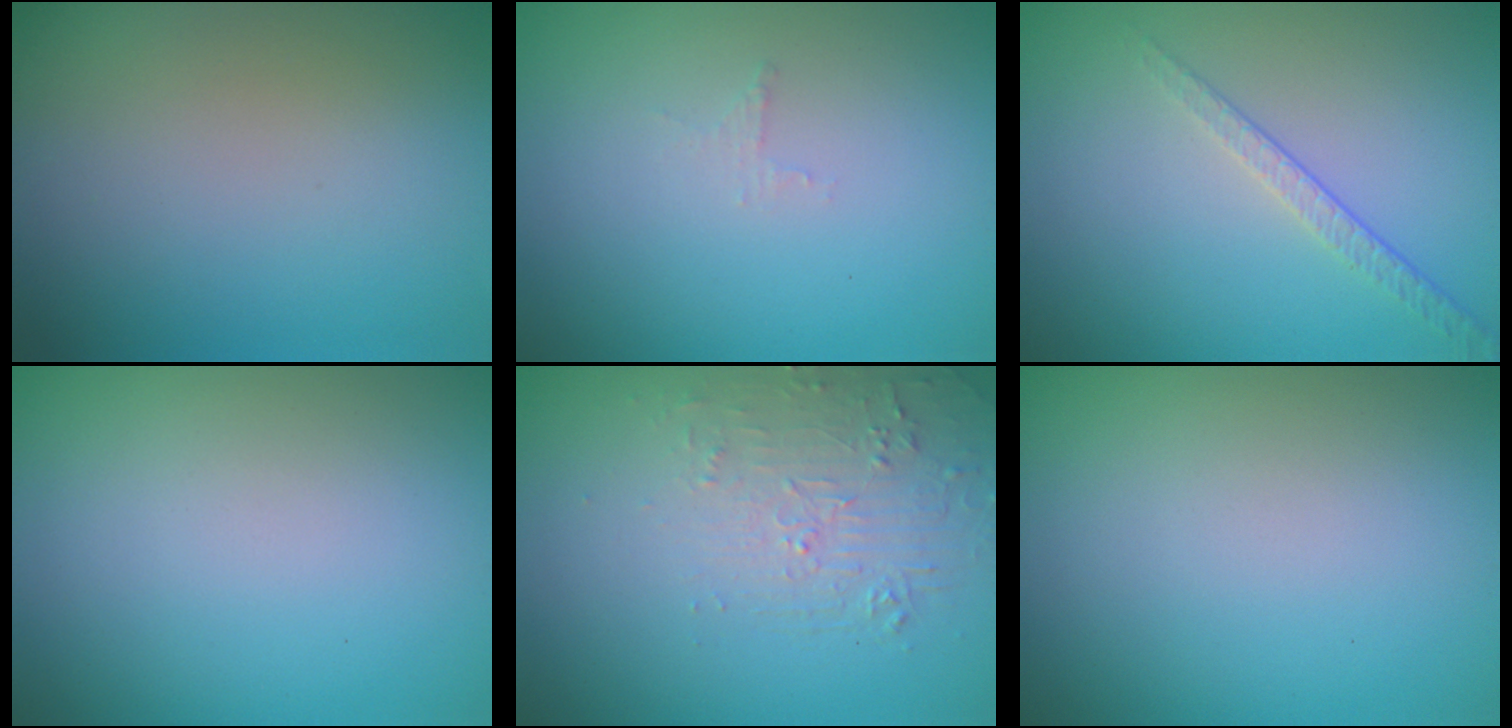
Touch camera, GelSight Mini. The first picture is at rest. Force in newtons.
{"total": 0.7, "press": 0.6, "slide": 0.2}
{"total": 1.6, "press": 1.0, "slide": 1.3}
{"total": 0.0}
{"total": 2.1, "press": 0.9, "slide": 1.9}
{"total": 0.0}